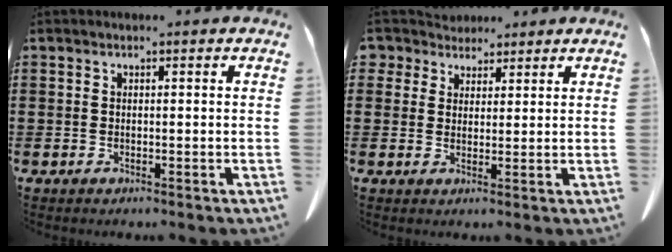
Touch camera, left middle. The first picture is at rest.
{"total": 3.9, "force": [3.1, 2.3, 0.4], "torque": [-0.026, 0.001, 0.057]}